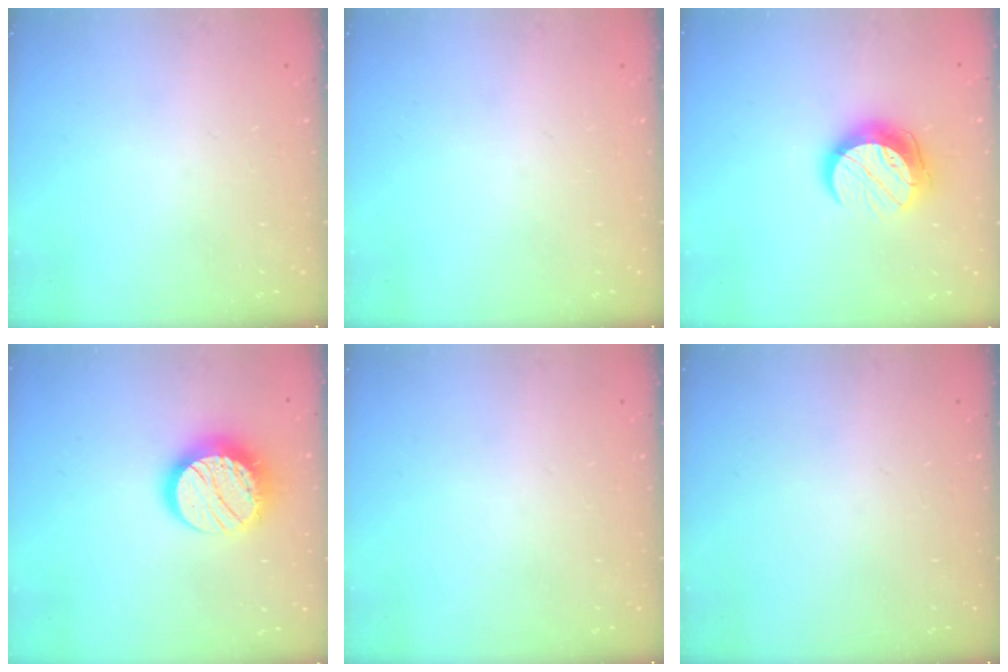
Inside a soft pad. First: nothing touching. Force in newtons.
{"total": 0.0}
{"total": 11.6, "press": 11.6, "slide": 0.6}
{"total": 16.3, "press": 16.2, "slide": 1.1}
{"total": 0.0}
{"total": 0.0}